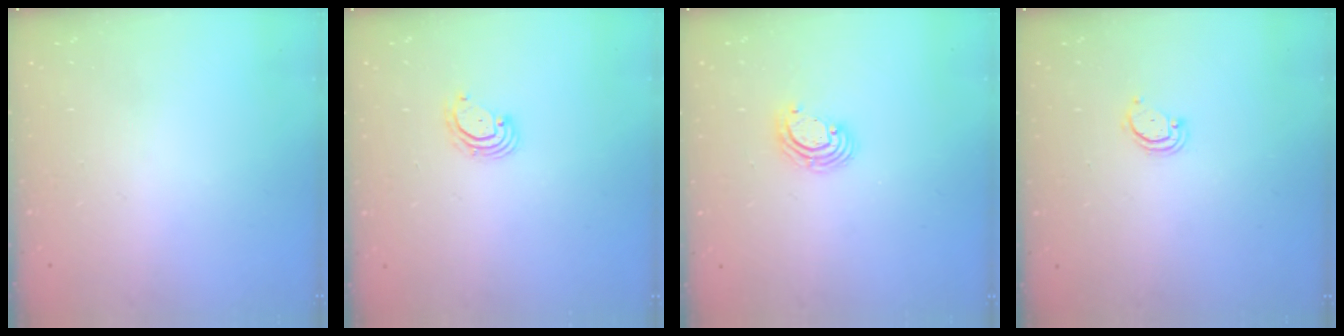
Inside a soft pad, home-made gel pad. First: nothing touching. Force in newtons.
{"total": 2.9, "press": 2.9, "slide": 0.1}
{"total": 4.0, "press": 3.9, "slide": 0.2}
{"total": 2.9, "press": 2.9, "slide": 0.2}